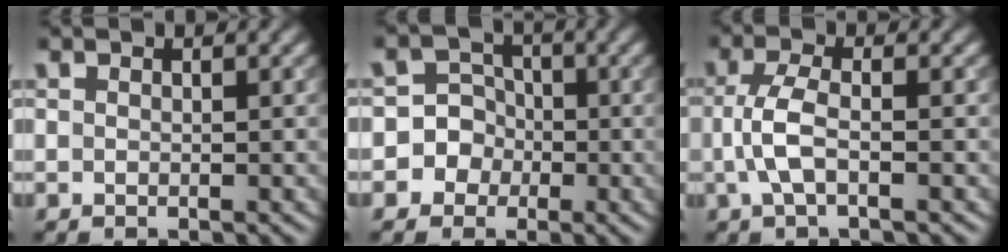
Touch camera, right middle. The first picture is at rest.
{"total": 5.9, "force": [-1.8, 5.6, 0.5], "torque": [0.014, 0.019, -0.059]}
{"total": 3.0, "force": [-0.7, 0.9, 2.7], "torque": [-0.063, 0.003, -0.017]}